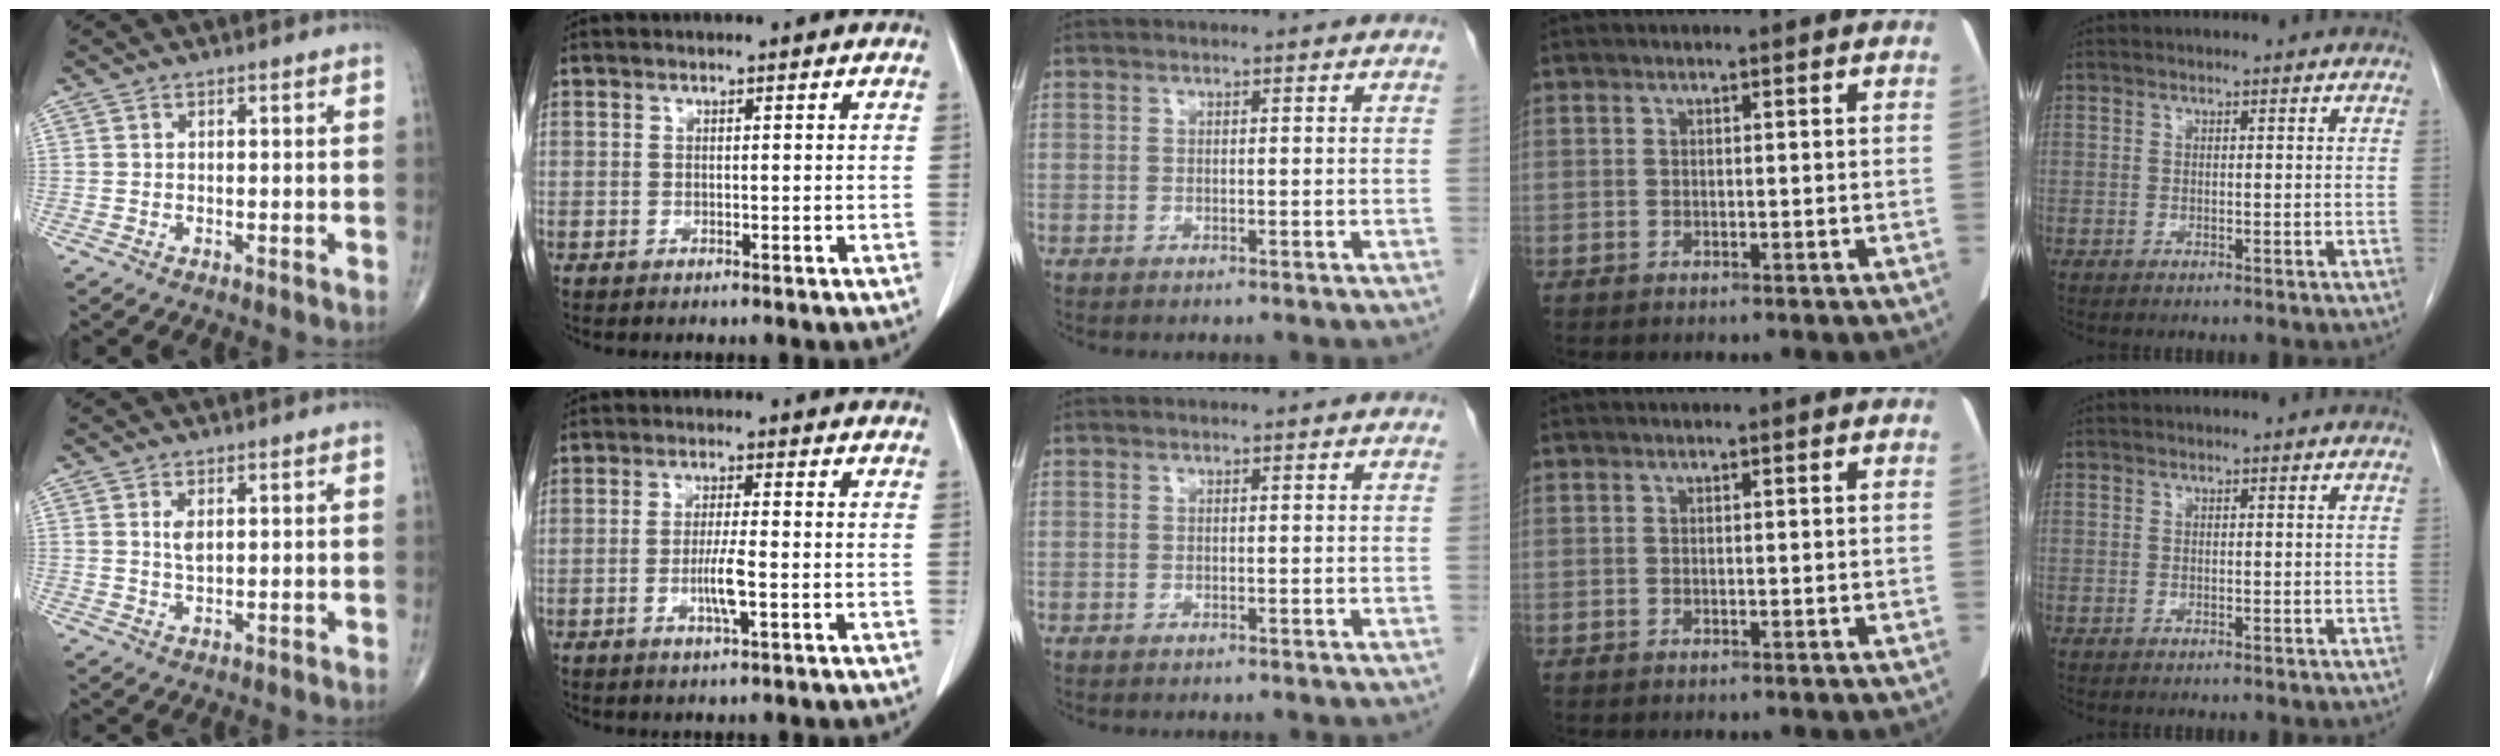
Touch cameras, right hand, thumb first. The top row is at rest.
{"thumb": {"total": 4.0, "force": [0.9, 2.3, 3.2], "torque": [-0.054, -0.007, 0.018]}, "index": {"total": 4.3, "force": [-1.2, 0.1, 4.1], "torque": [-0.079, -0.006, -0.023]}}